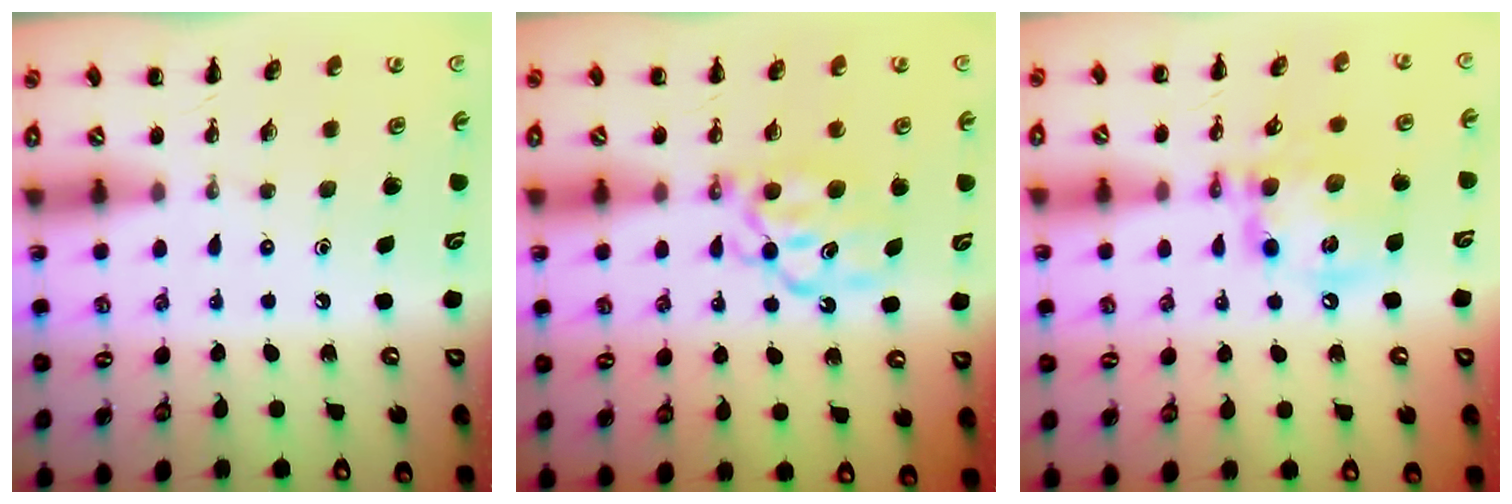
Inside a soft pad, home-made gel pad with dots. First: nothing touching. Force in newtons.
{"total": 8.5, "press": 8.4, "slide": 1.1}
{"total": 13.2, "press": 13.0, "slide": 2.1}